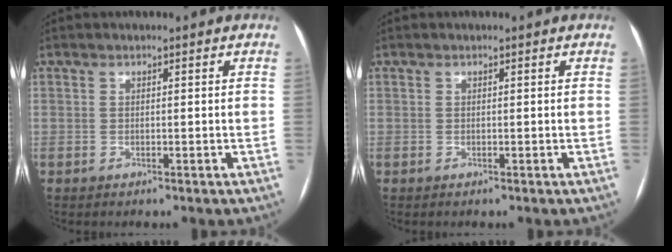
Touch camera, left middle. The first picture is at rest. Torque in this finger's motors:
{"motor_torque": [0.00, 0.03, -0.02, -0.06]}